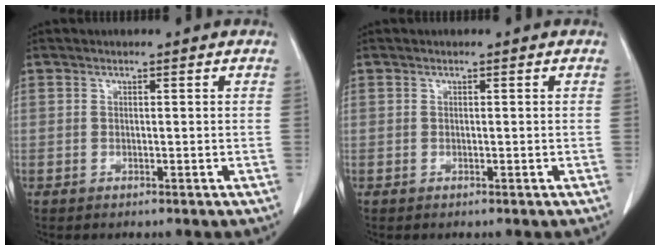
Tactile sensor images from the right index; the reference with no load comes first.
{"total": 0.0}